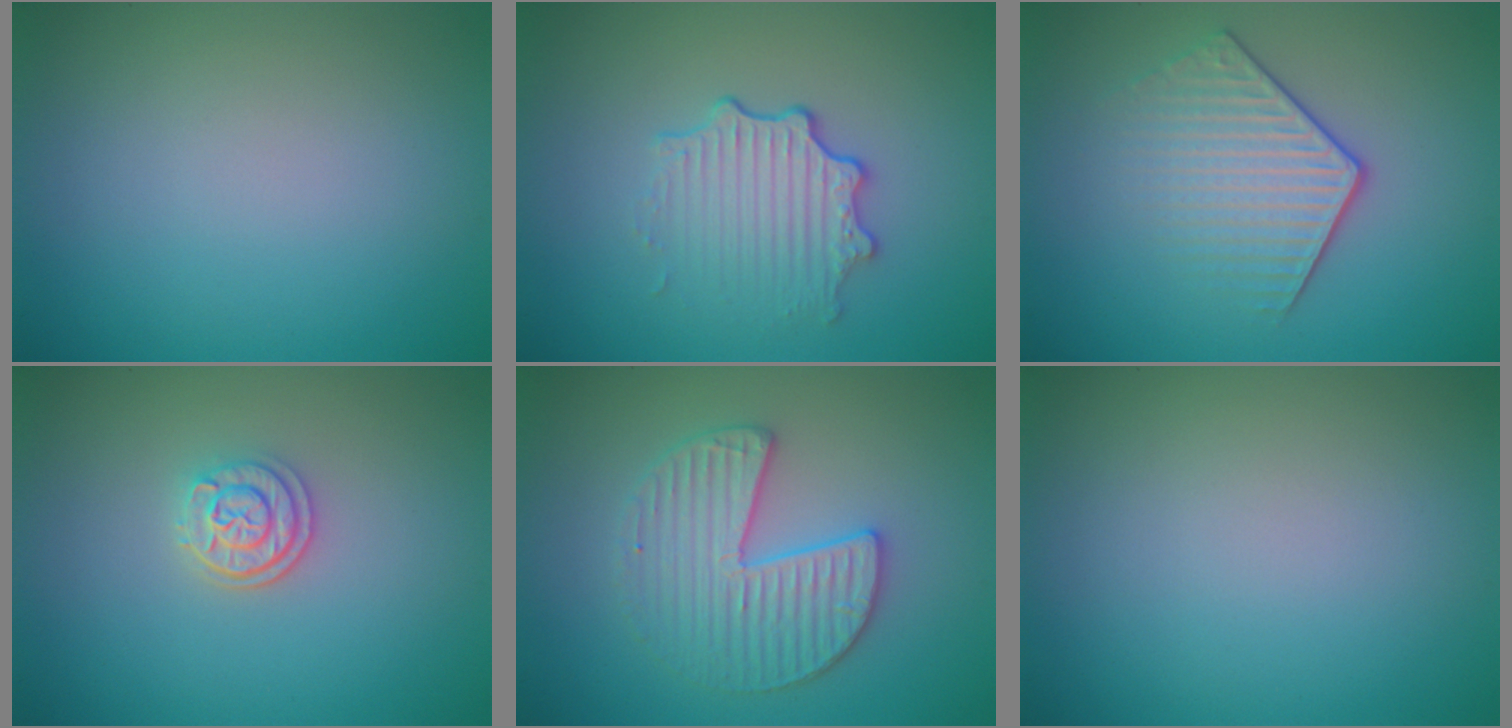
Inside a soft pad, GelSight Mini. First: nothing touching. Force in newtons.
{"total": 3.4, "press": 2.7, "slide": 2.1}
{"total": 3.8, "press": 3.1, "slide": 2.2}
{"total": 2.4, "press": 2.1, "slide": 1.1}
{"total": 3.8, "press": 3.8, "slide": 0.5}
{"total": 0.0}